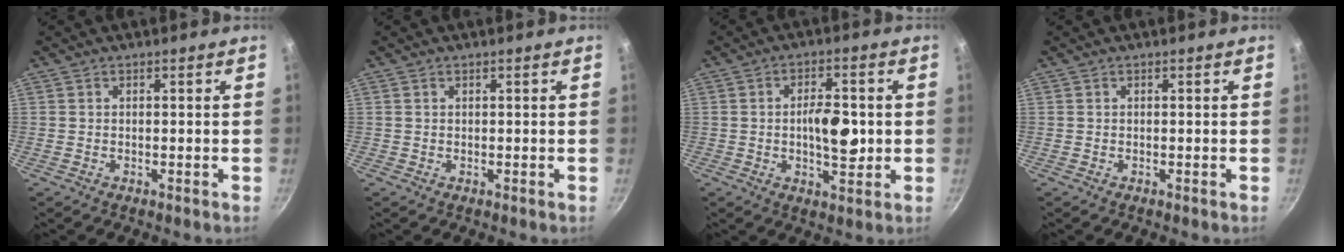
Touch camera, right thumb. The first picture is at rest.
{"total": 0.0}
{"total": 8.2, "force": [-0.2, 3.8, 7.2], "torque": [-0.098, 0.001, -0.006]}
{"total": 0.0}